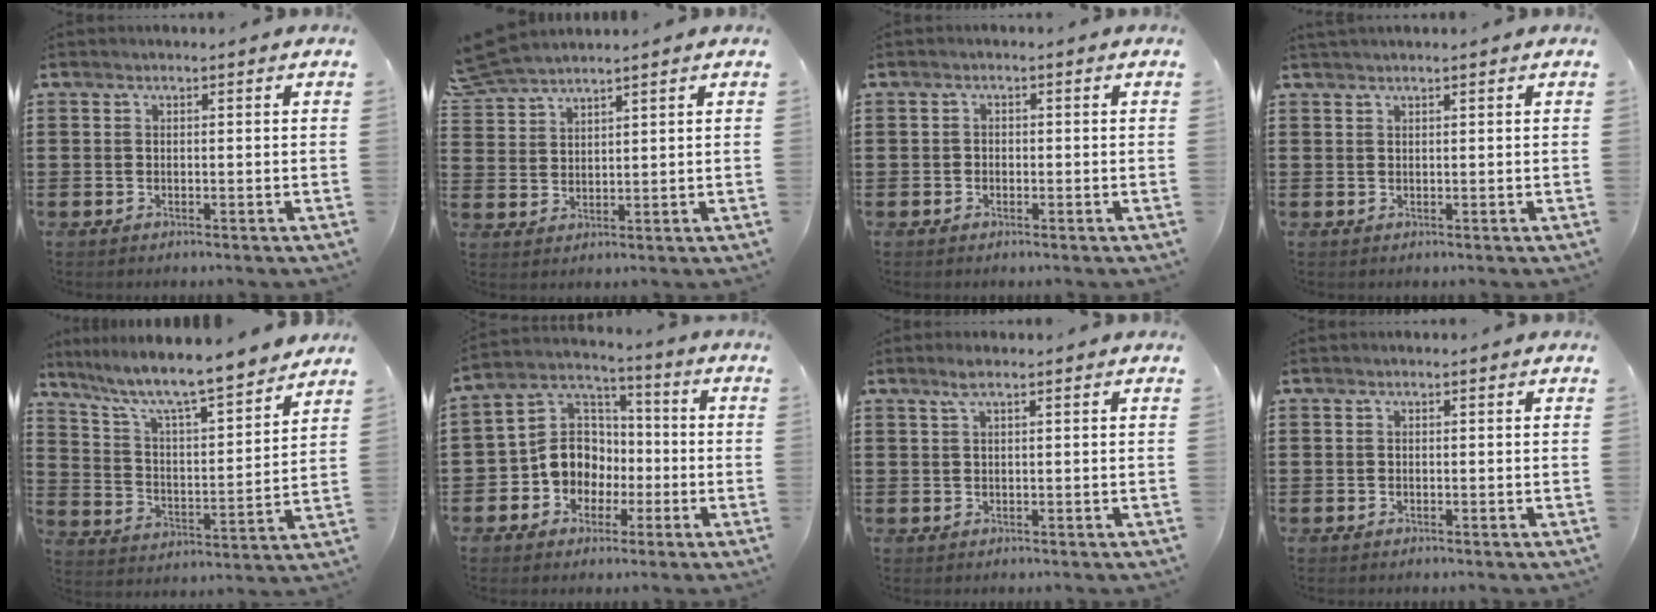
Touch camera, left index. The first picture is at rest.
{"total": 5.0, "force": [4.8, 0.6, 1.2], "torque": [-0.041, -0.009, 0.090]}
{"total": 0.9, "force": [-0.4, 0.7, 0.4], "torque": [-0.009, 0.000, -0.010]}
{"total": 0.9, "force": [0.7, -0.1, 0.5], "torque": [-0.010, 0.000, 0.014]}
{"total": 9.2, "force": [7.9, 0.8, 4.6], "torque": [-0.114, -0.062, 0.128]}
{"total": 8.9, "force": [-2.1, 8.0, 3.2], "torque": [-0.104, 0.010, -0.045]}
{"total": 1.9, "force": [1.0, 0.2, 1.6], "torque": [-0.034, 0.002, 0.017]}
{"total": 0.0}